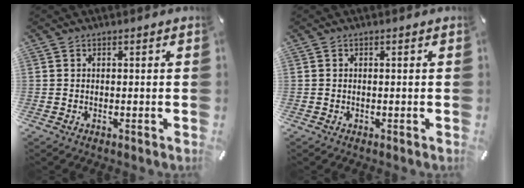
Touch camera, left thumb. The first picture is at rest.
{"total": 0.0}